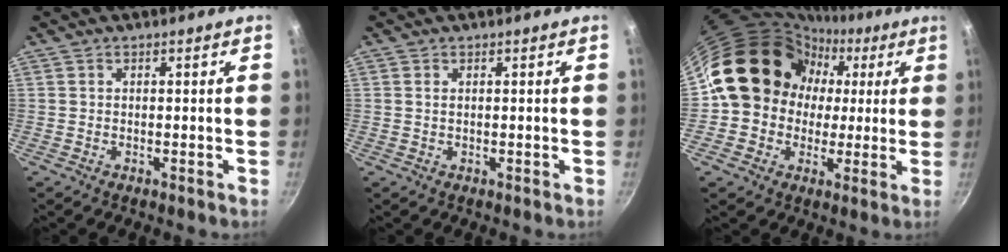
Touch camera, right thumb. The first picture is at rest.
{"total": 0.8, "force": [0.3, 0.4, 0.6], "torque": [-0.012, 0.000, 0.003]}
{"total": 17.3, "force": [1.3, 15.4, 7.7], "torque": [-0.089, 0.039, 0.014]}